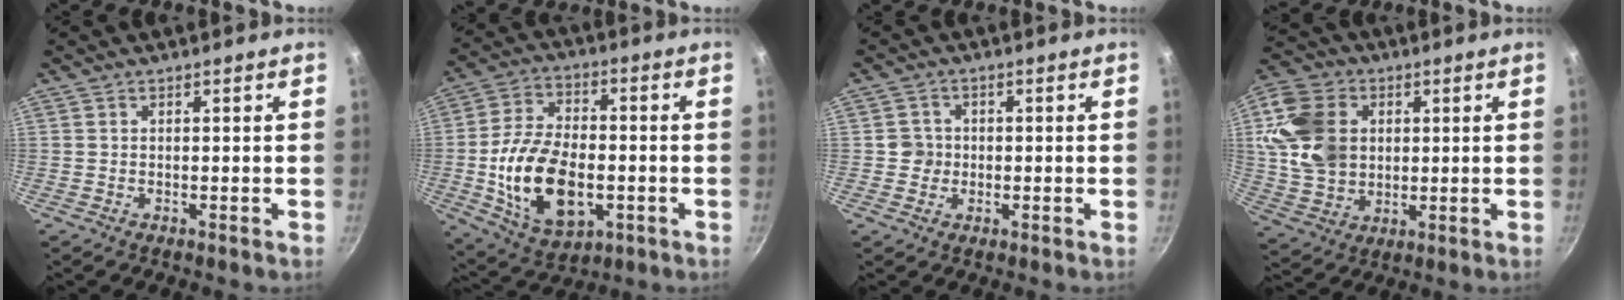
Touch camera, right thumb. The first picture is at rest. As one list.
[{"total": 18.1, "force": [-3.2, 10.8, 14.2], "torque": [-0.247, 0.016, -0.046]}, {"total": 3.0, "force": [-0.2, 3.0, 0.6], "torque": [0.009, 0.007, -0.007]}, {"total": 15.4, "force": [2.9, 12.1, 9.1], "torque": [-0.152, -0.002, 0.057]}]